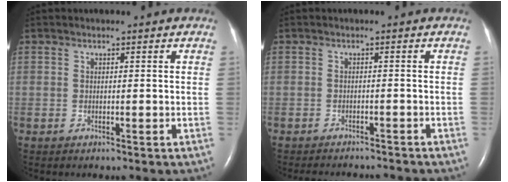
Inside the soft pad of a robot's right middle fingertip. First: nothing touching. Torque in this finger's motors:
{"motor_torque": [0.04, -0.04, 0.00, 0.03]}